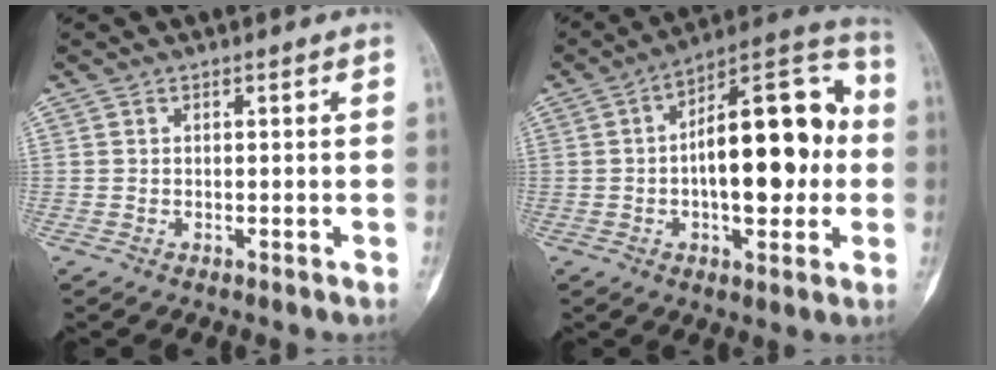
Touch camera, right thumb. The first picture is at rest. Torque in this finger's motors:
{"motor_torque": [2.14, 2.87, 1.06, -0.89, 0.27]}